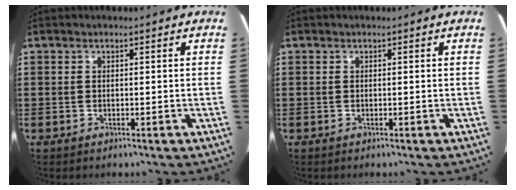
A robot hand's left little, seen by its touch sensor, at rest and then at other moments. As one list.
[{"total": 0.0}]